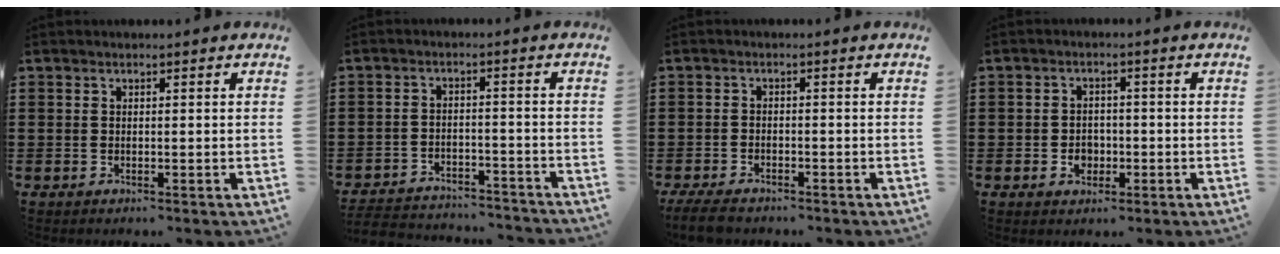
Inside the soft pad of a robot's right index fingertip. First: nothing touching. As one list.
[{"total": 4.0, "force": [-3.9, 0.4, 0.3], "torque": [-0.017, -0.001, -0.086]}, {"total": 2.9, "force": [-2.7, 0.5, 1.0], "torque": [-0.032, -0.005, -0.056]}, {"total": 2.8, "force": [-0.9, 2.2, 1.5], "torque": [-0.035, 0.000, -0.018]}]